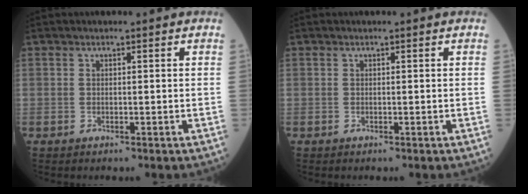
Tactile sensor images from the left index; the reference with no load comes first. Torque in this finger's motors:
{"motor_torque": [0.05, 0.05, 0.00, 0.01]}